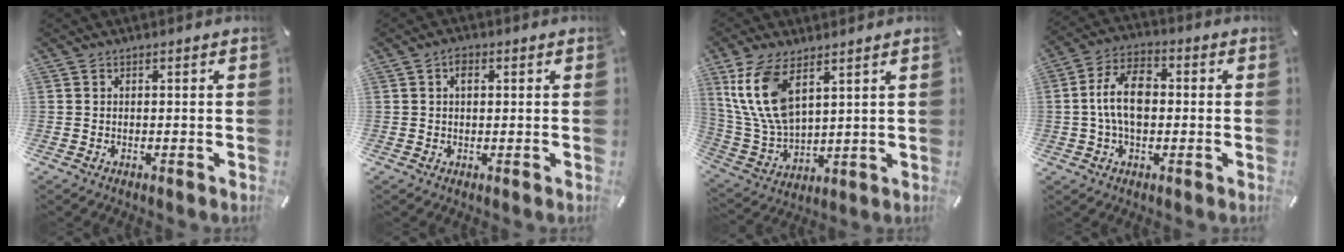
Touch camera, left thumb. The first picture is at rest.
{"total": 2.0, "force": [0.7, 1.2, 1.4], "torque": [-0.023, 0.002, 0.010]}
{"total": 12.8, "force": [6.6, 6.3, 9.0], "torque": [-0.223, -0.029, 0.120]}
{"total": 10.9, "force": [-0.3, 6.8, 8.4], "torque": [-0.167, 0.014, -0.007]}